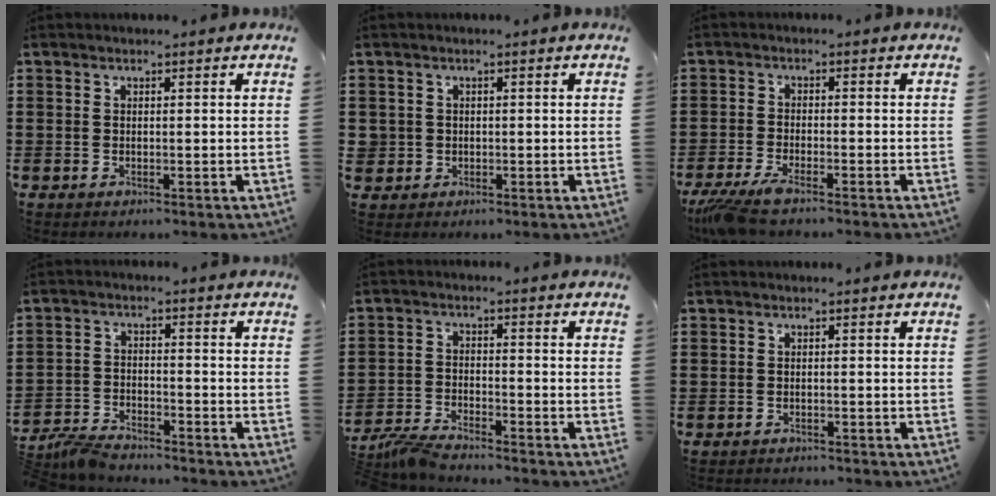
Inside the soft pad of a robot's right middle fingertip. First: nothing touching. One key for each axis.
{"total": 1.4, "fx": -0.1, "fy": 1.4, "fz": 0.1, "tx": -0.008, "ty": 0.008, "tz": -0.005}
{"total": 4.3, "fx": -3.8, "fy": 0.1, "fz": 2.1, "tx": -0.064, "ty": -0.018, "tz": -0.080}
{"total": 4.6, "fx": -4.4, "fy": 0.9, "fz": 0.9, "tx": -0.038, "ty": 0.001, "tz": -0.097}
{"total": 4.3, "fx": -4.2, "fy": 0.3, "fz": 1.1, "tx": -0.042, "ty": -0.004, "tz": -0.089}
{"total": 1.0, "fx": -1.0, "fy": 0.1, "fz": -0.2, "tx": 0.001, "ty": 0.003, "tz": -0.022}